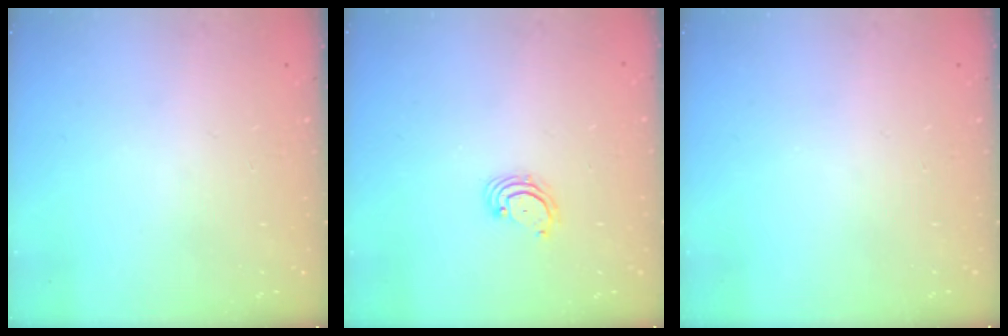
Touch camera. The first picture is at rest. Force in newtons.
{"total": 2.7, "press": 2.7, "slide": 0.3}
{"total": 0.0}